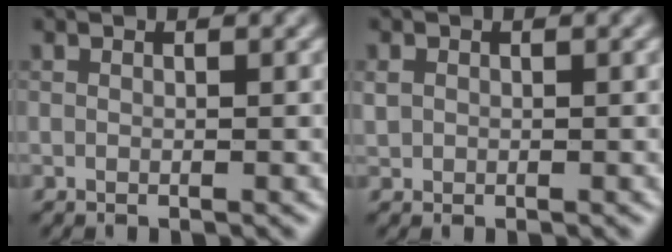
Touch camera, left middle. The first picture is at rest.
{"total": 0.9, "force": [0.1, 0.8, 0.3], "torque": [-0.005, 0.000, 0.002]}